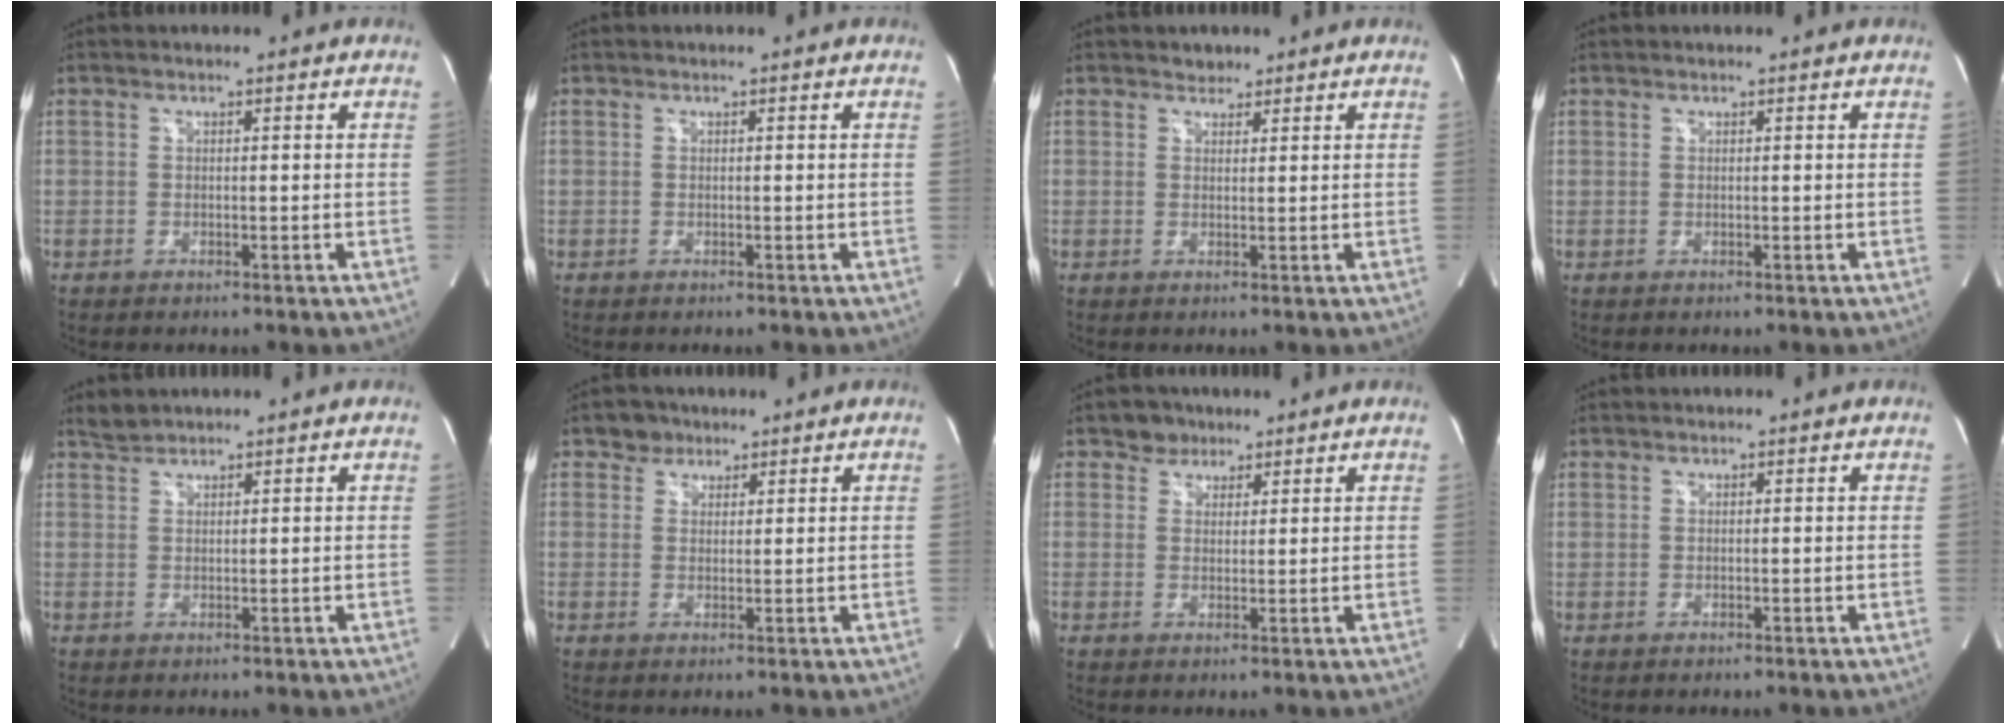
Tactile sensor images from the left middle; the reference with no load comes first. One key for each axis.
{"total": 0.0}
{"total": 1.6, "fx": 1.3, "fy": 0.8, "fz": 0.1, "tx": -0.004, "ty": -0.002, "tz": 0.018}
{"total": 0.0}
{"total": 1.8, "fx": 1.7, "fy": 0.1, "fz": -0.1, "tx": -0.006, "ty": 0.005, "tz": 0.038}
{"total": 2.8, "fx": 2.1, "fy": 1.9, "fz": 0.1, "tx": -0.002, "ty": 0.003, "tz": 0.030}
{"total": 3.1, "fx": 2.4, "fy": 2.1, "fz": 0.1, "tx": -0.002, "ty": 0.002, "tz": 0.034}
{"total": 0.7, "fx": 0.5, "fy": 0.5, "fz": 0.0, "tx": 0.001, "ty": 0.003, "tz": 0.008}